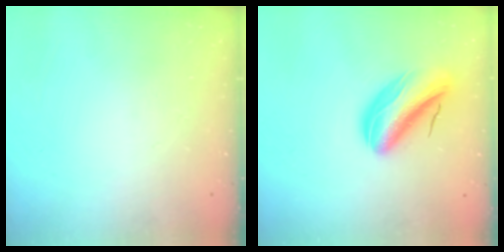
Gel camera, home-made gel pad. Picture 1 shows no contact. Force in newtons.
{"total": 12.0, "press": 11.6, "slide": 3.2}